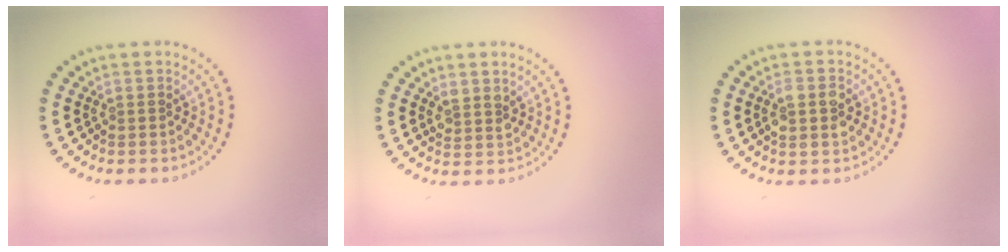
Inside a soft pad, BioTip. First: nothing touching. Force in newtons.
{"total": 1.7, "press": 1.5, "slide": 0.8}
{"total": 2.7, "press": 2.7, "slide": 0.2}